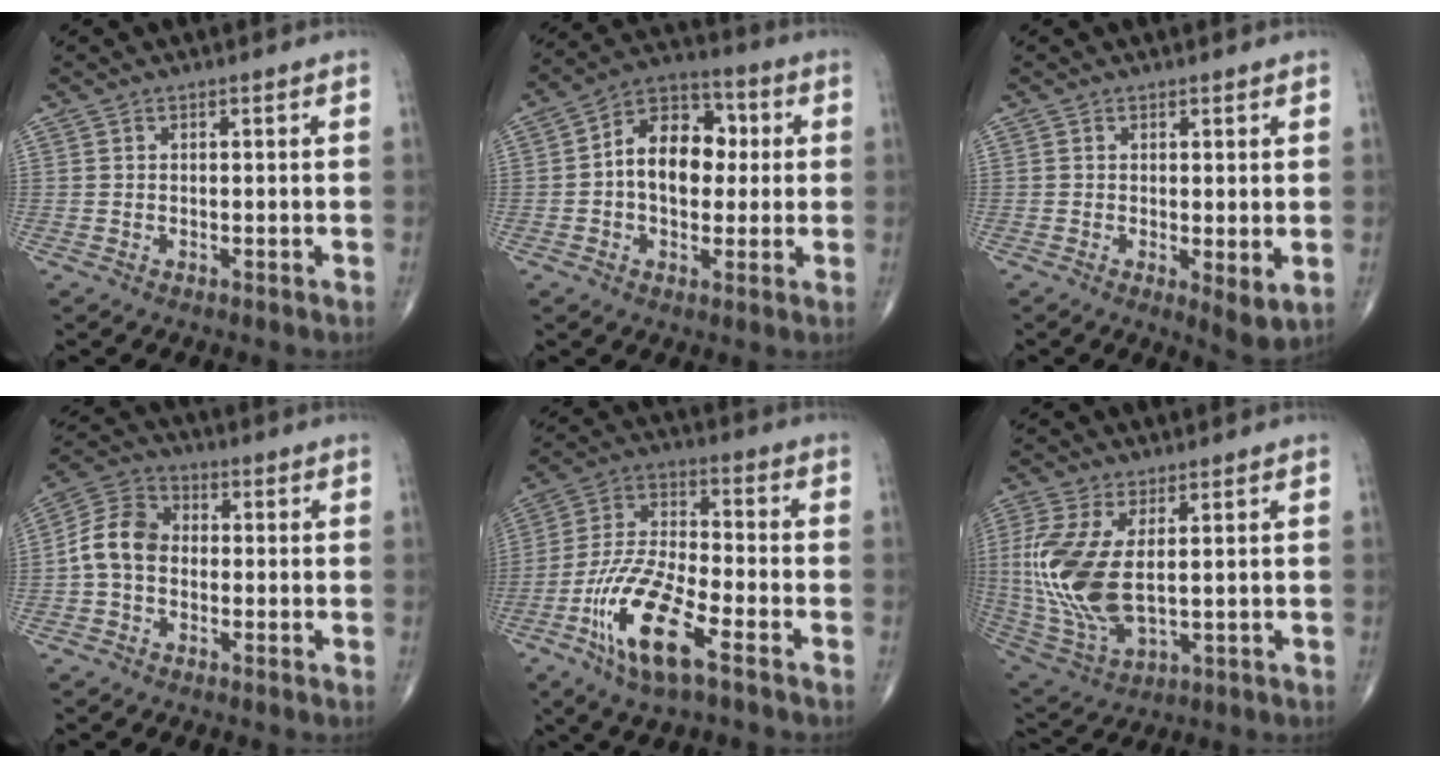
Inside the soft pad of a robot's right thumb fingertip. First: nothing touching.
{"total": 13.1, "force": [0.7, 9.0, 9.5], "torque": [-0.117, 0.029, 0.000]}
{"total": 4.3, "force": [-0.4, 1.2, 4.1], "torque": [-0.066, -0.017, -0.006]}
{"total": 8.4, "force": [-0.9, 6.4, 5.4], "torque": [-0.090, 0.028, -0.032]}
{"total": 15.7, "force": [-7.7, 4.8, 12.8], "torque": [-0.267, 0.031, -0.146]}
{"total": 15.1, "force": [1.5, 7.3, 13.2], "torque": [-0.303, -0.015, 0.043]}